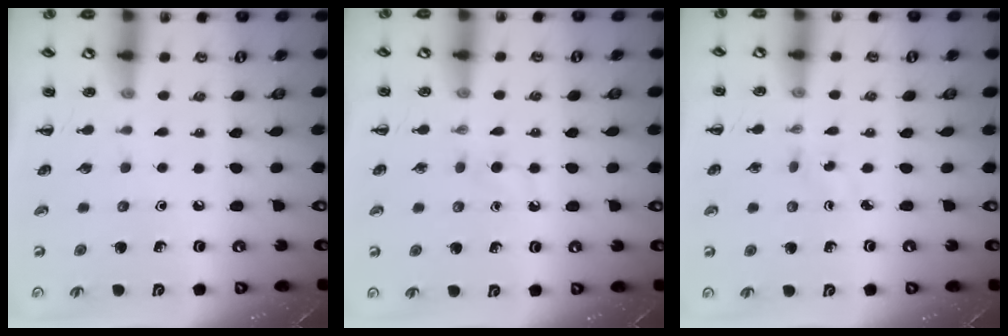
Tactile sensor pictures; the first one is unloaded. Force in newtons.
{"total": 2.7, "press": 2.5, "slide": 1.0}
{"total": 1.7, "press": 1.5, "slide": 0.8}